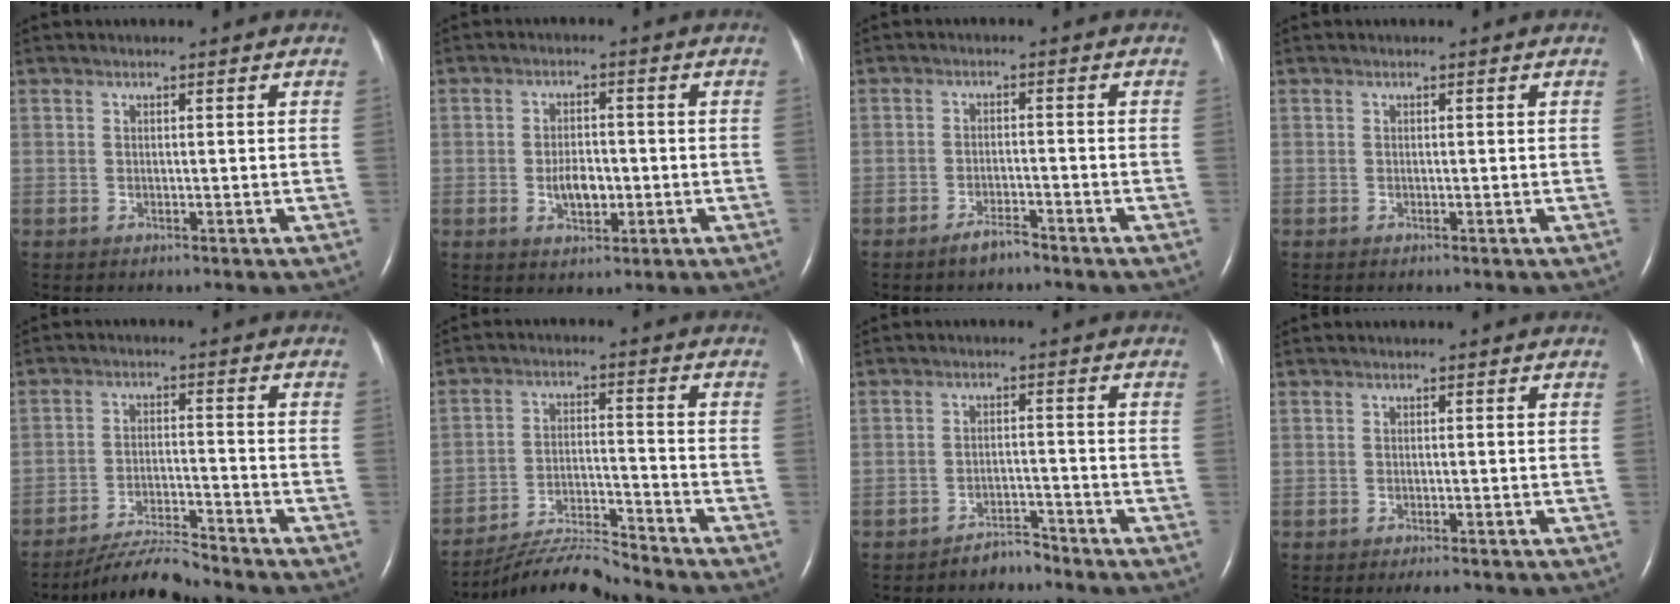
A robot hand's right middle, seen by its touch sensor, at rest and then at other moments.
{"total": 4.4, "force": [-1.0, 2.3, 3.7], "torque": [-0.067, 0.003, -0.013]}
{"total": 2.8, "force": [-2.4, 0.6, 1.3], "torque": [-0.029, -0.002, -0.043]}
{"total": 0.0}
{"total": 6.7, "force": [-6.5, -0.5, 1.7], "torque": [-0.032, -0.012, -0.118]}
{"total": 8.8, "force": [-8.6, -1.2, 1.1], "torque": [-0.023, 0.002, -0.156]}
{"total": 2.8, "force": [-2.7, 0.5, -0.1], "torque": [0.004, -0.006, -0.045]}
{"total": 2.0, "force": [-1.6, 0.3, 1.1], "torque": [-0.016, -0.004, -0.020]}